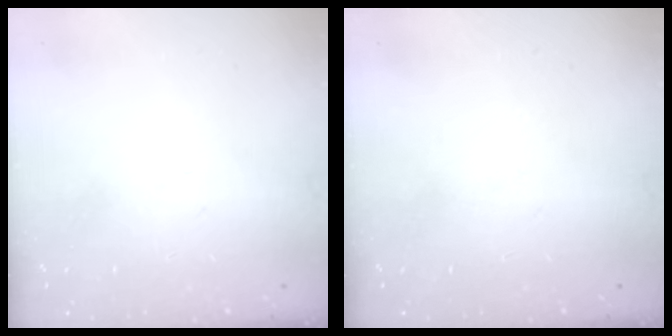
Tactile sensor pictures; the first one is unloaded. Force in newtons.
{"total": 0.0}